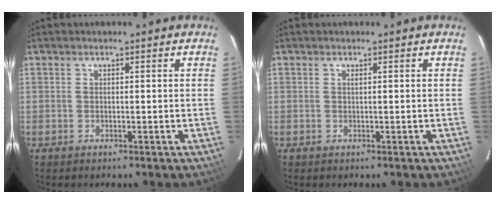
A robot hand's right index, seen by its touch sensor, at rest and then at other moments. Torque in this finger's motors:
{"motor_torque": [-0.03, 0.04, 0.00, 0.02]}